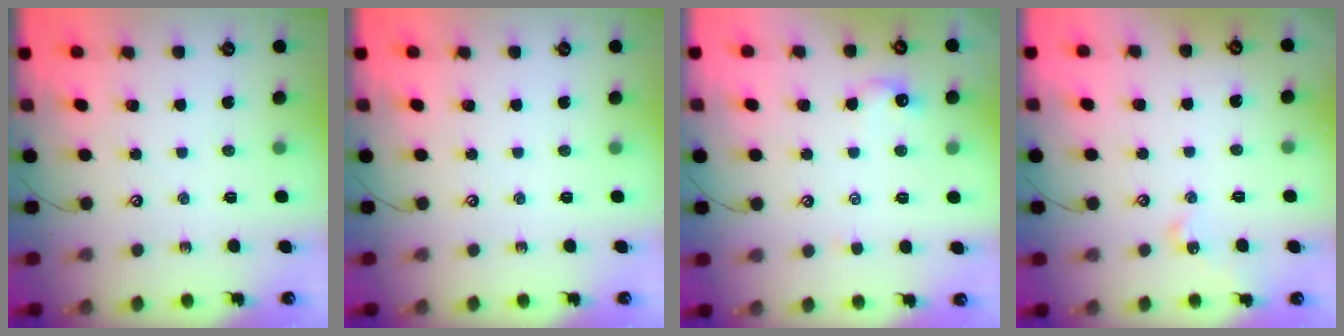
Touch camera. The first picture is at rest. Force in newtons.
{"total": 0.0}
{"total": 0.8, "press": 0.6, "slide": 0.5}
{"total": 2.6, "press": 2.5, "slide": 0.4}